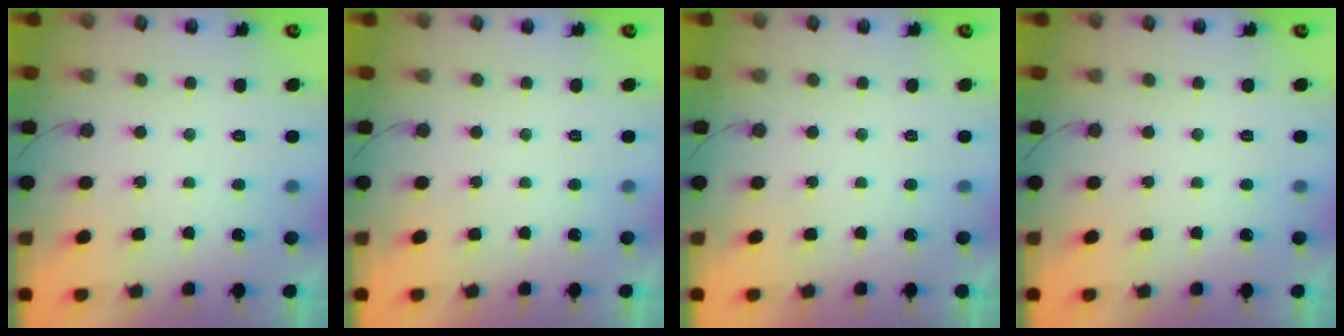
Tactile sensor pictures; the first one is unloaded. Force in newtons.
{"total": 1.9, "press": 1.9, "slide": 0.1}
{"total": 1.9, "press": 1.9, "slide": 0.0}
{"total": 0.0}